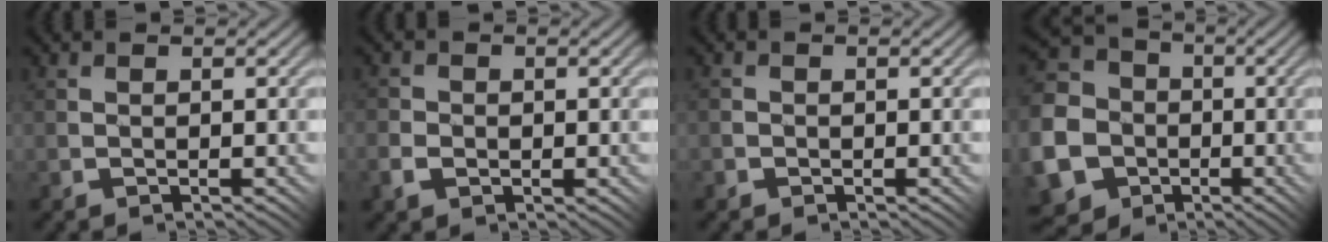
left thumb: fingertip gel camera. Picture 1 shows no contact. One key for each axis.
{"total": 3.0, "fx": -1.1, "fy": 2.4, "fz": 1.4, "tx": -0.032, "ty": -0.006, "tz": -0.027}
{"total": 1.2, "fx": -0.5, "fy": 1.1, "fz": -0.3, "tx": 0.011, "ty": 0.006, "tz": -0.016}
{"total": 20.6, "fx": -5.6, "fy": 18.9, "fz": 6.1, "tx": -0.224, "ty": -0.038, "tz": -0.127}